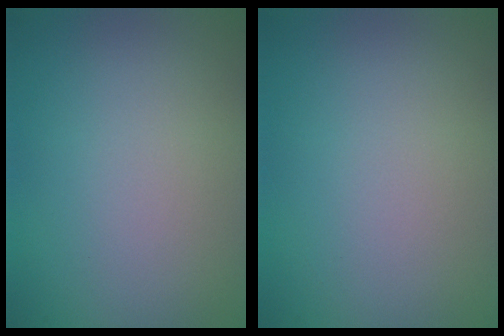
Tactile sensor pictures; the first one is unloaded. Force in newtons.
{"total": 0.0}